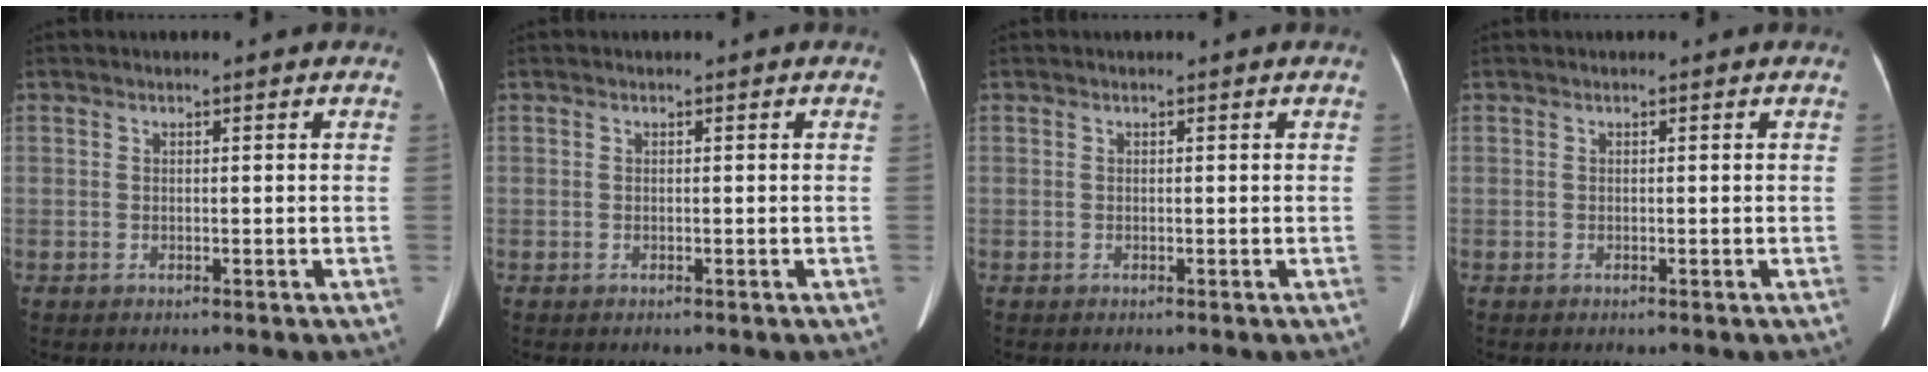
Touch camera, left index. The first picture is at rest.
{"total": 0.0}
{"total": 0.0}
{"total": 0.0}